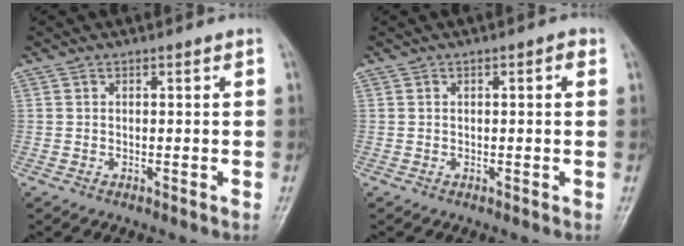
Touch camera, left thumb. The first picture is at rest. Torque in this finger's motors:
{"motor_torque": [-0.21, 0.14, -0.09, -0.09, 0.05]}